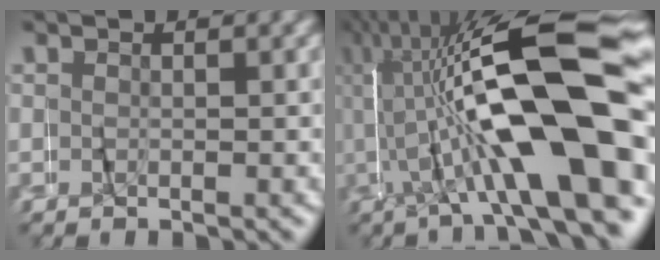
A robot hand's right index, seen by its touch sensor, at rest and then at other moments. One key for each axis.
{"total": 16.4, "fx": 0.9, "fy": 6.0, "fz": 15.2, "tx": -0.253, "ty": 0.026, "tz": 0.009}